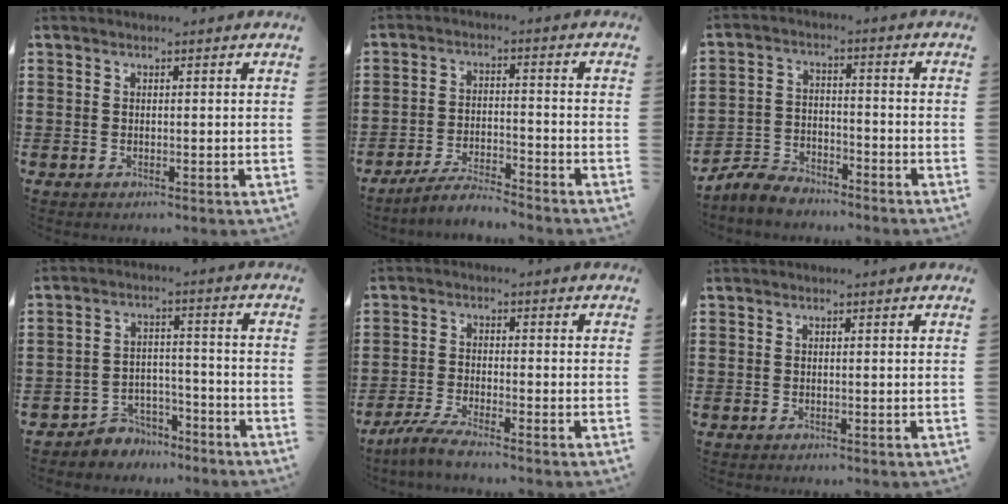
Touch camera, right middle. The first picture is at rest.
{"total": 4.7, "force": [-4.4, 0.3, 1.6], "torque": [-0.034, 0.000, -0.089]}
{"total": 5.1, "force": [-4.9, 1.2, 0.9], "torque": [-0.031, 0.007, -0.104]}
{"total": 4.9, "force": [-4.6, 1.6, 0.0], "torque": [-0.007, 0.012, -0.097]}
{"total": 3.7, "force": [-3.3, 0.1, 1.8], "torque": [-0.046, -0.005, -0.067]}
{"total": 0.0}